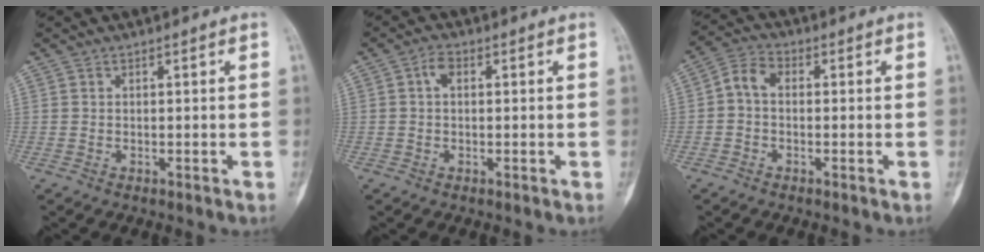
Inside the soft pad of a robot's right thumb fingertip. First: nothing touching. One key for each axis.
{"total": 2.5, "fx": 0.4, "fy": 1.6, "fz": 1.8, "tx": -0.028, "ty": 0.009, "tz": 0.003}
{"total": 4.7, "fx": -0.3, "fy": 3.2, "fz": 3.4, "tx": -0.059, "ty": 0.016, "tz": -0.018}